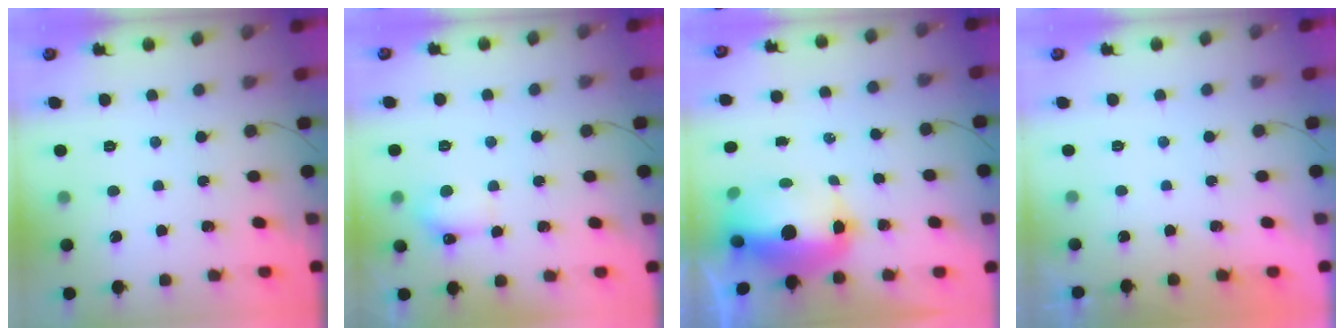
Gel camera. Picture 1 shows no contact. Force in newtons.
{"total": 6.0, "press": 5.9, "slide": 1.1}
{"total": 14.3, "press": 13.9, "slide": 3.2}
{"total": 1.9, "press": 0.1, "slide": 1.9}